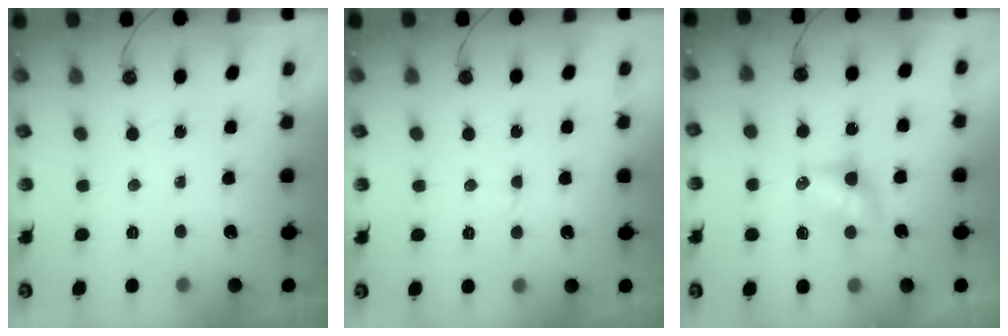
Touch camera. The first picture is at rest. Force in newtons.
{"total": 2.6, "press": 2.6, "slide": 0.2}
{"total": 6.9, "press": 6.9, "slide": 0.6}